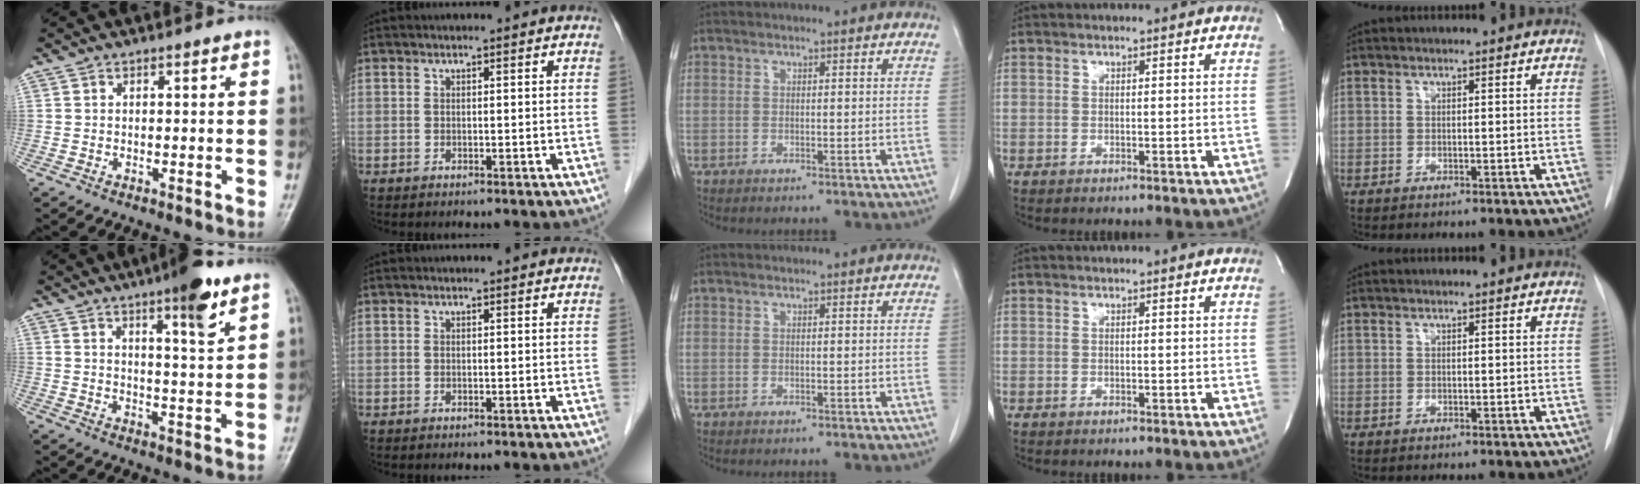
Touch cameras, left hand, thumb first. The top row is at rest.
{"thumb": {"total": 9.0, "force": [5.5, 1.3, 7.0], "torque": [-0.096, -0.032, 0.079]}}